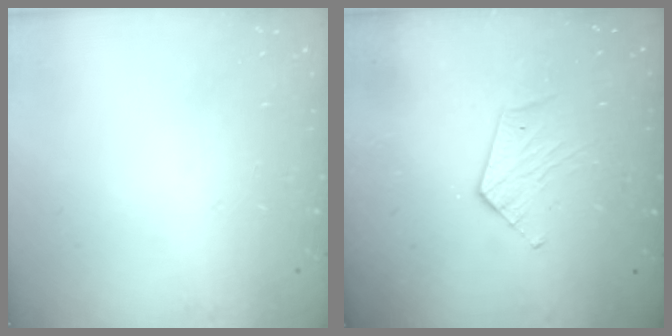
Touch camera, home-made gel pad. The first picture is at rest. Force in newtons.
{"total": 6.1, "press": 6.1, "slide": 0.3}